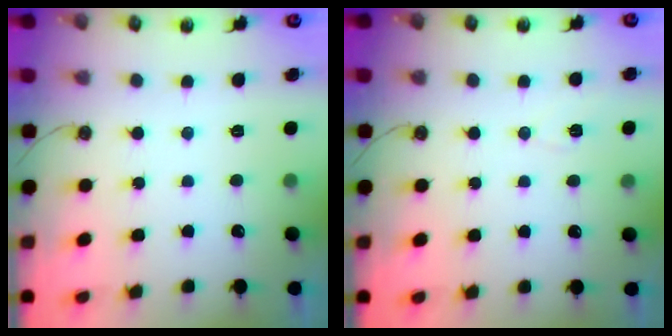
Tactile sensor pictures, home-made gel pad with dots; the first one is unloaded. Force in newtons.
{"total": 4.1, "press": 3.4, "slide": 2.2}